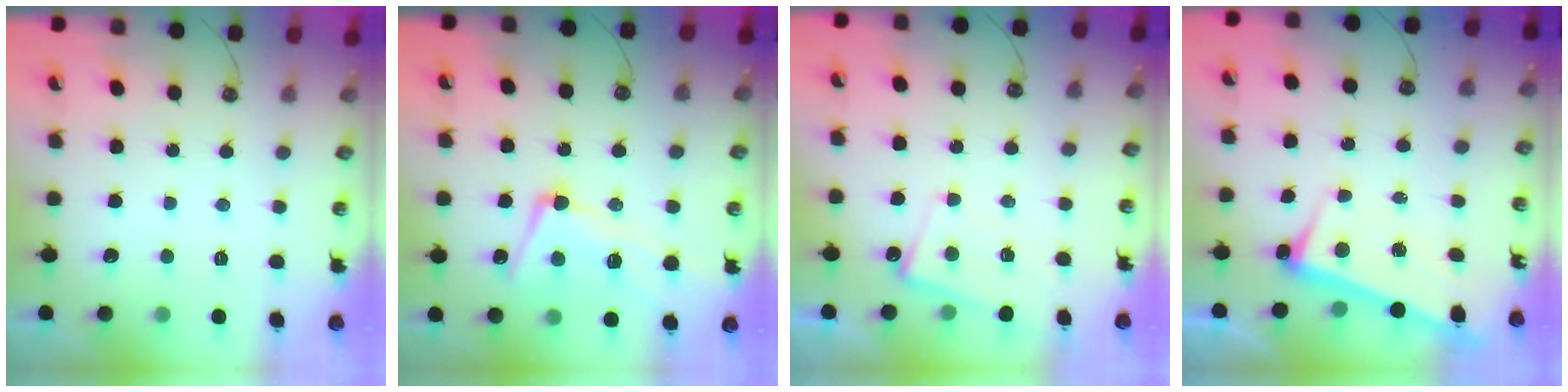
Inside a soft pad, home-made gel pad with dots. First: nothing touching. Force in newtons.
{"total": 6.9, "press": 6.7, "slide": 1.5}
{"total": 3.6, "press": 3.6, "slide": 0.4}
{"total": 3.4, "press": 3.2, "slide": 1.0}